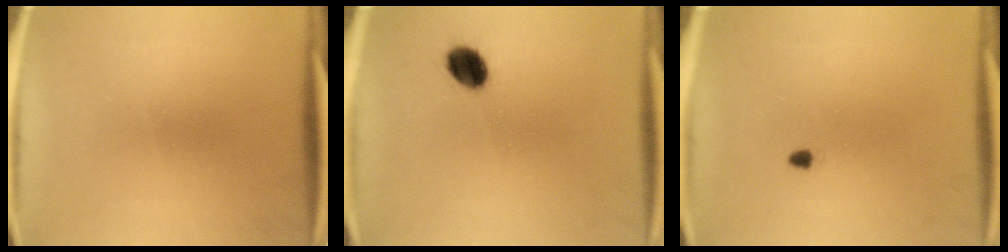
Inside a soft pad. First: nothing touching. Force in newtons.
{"total": 6.5}
{"total": 0.8}